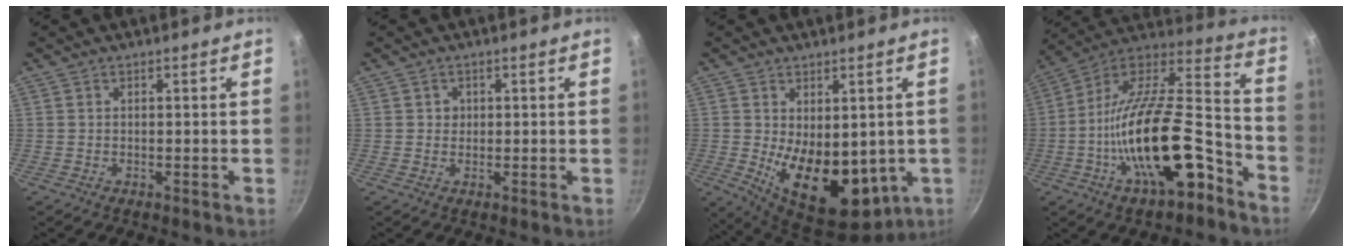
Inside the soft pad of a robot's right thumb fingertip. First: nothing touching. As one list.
[{"total": 1.5, "force": [0.3, 1.4, 0.3], "torque": [0.006, 0.001, 0.002]}, {"total": 16.1, "force": [-1.2, 9.4, 13.0], "torque": [-0.174, -0.036, 0.009]}, {"total": 26.0, "force": [-10.4, 10.4, 21.4], "torque": [-0.337, 0.059, -0.181]}]